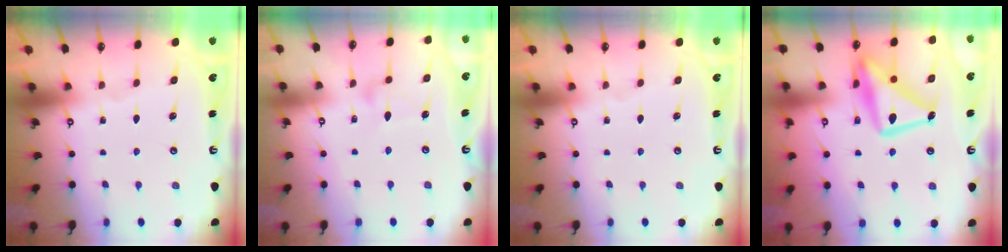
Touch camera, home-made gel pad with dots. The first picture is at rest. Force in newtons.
{"total": 5.8, "press": 5.8, "slide": 0.4}
{"total": 0.0}
{"total": 17.5, "press": 17.4, "slide": 1.6}